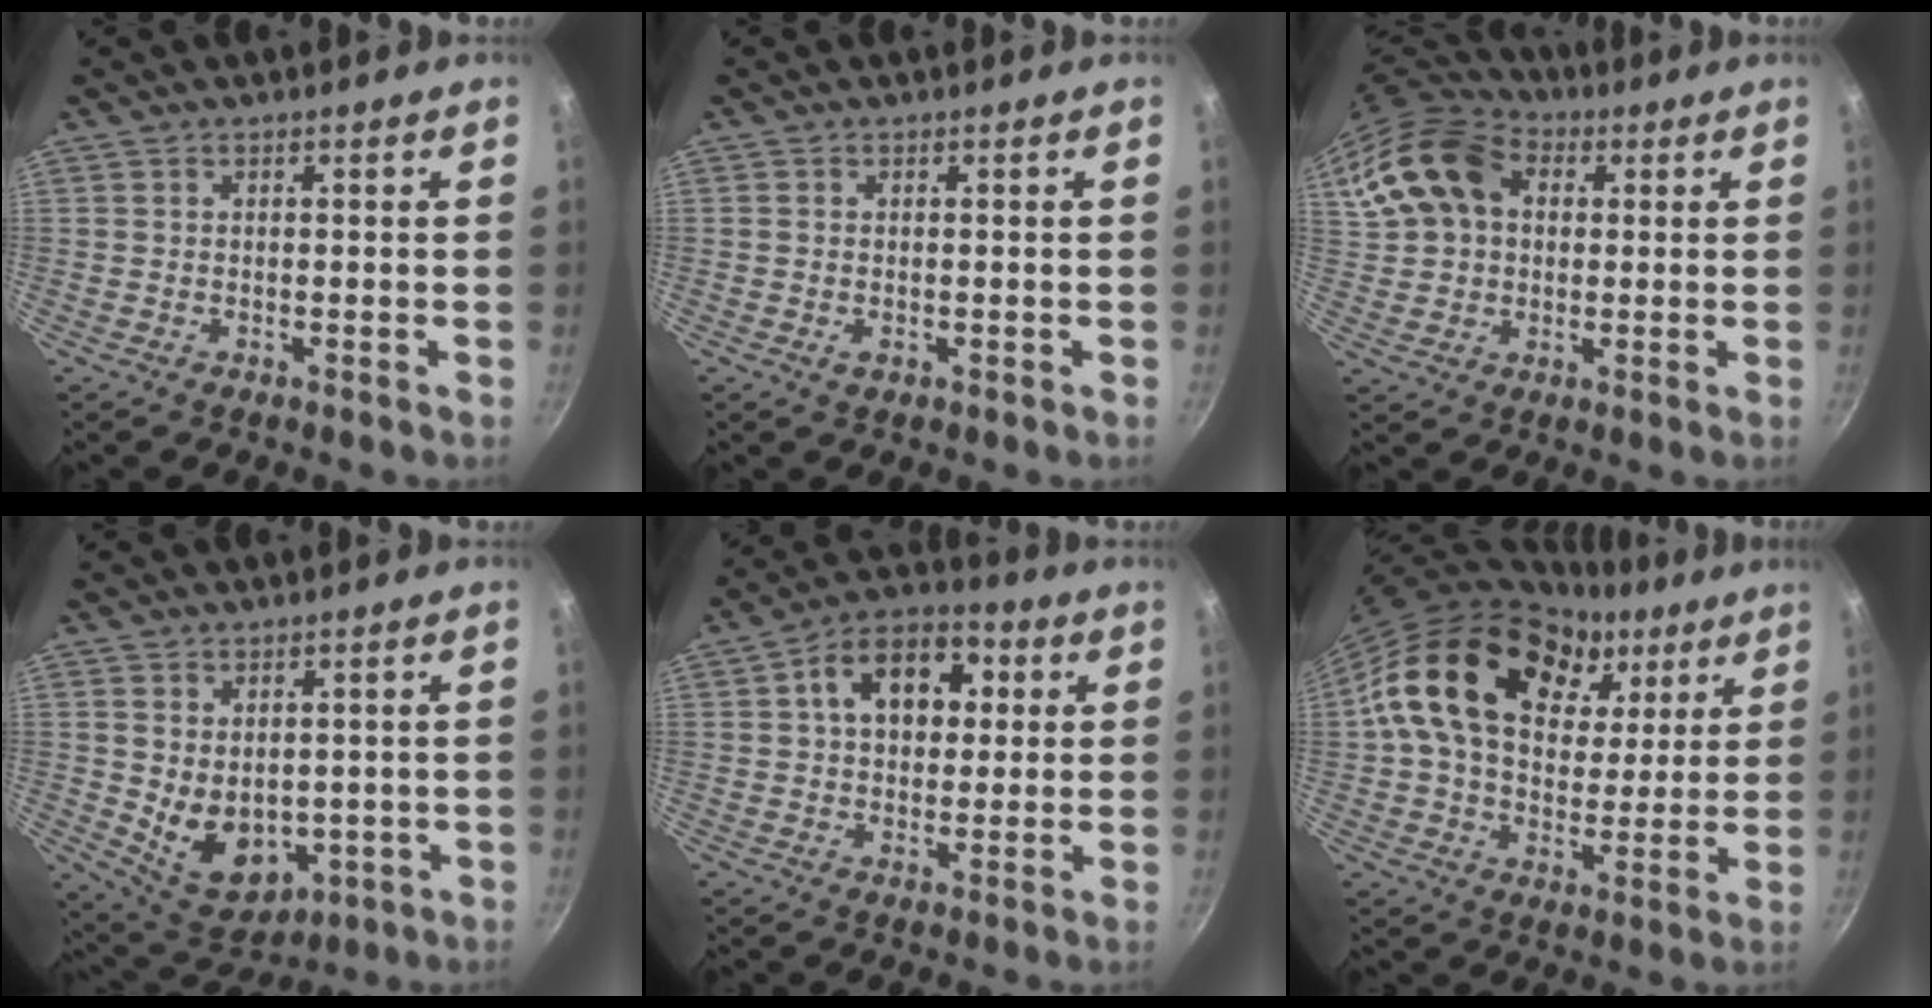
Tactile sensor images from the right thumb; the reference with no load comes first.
{"total": 1.0, "force": [-0.2, 0.7, 0.8], "torque": [-0.014, -0.001, -0.003]}
{"total": 16.0, "force": [4.0, 12.0, 9.8], "torque": [-0.180, 0.025, 0.064]}
{"total": 10.2, "force": [0.1, 7.4, 7.0], "torque": [-0.089, -0.020, 0.032]}
{"total": 13.1, "force": [3.0, 9.1, 9.0], "torque": [-0.100, 0.018, 0.031]}
{"total": 24.1, "force": [9.3, 16.2, 15.1], "torque": [-0.237, -0.006, 0.152]}